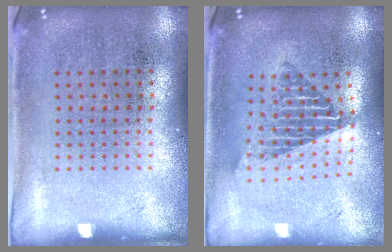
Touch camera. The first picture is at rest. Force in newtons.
{"total": 1.7, "press": 1.4, "slide": 1.0}